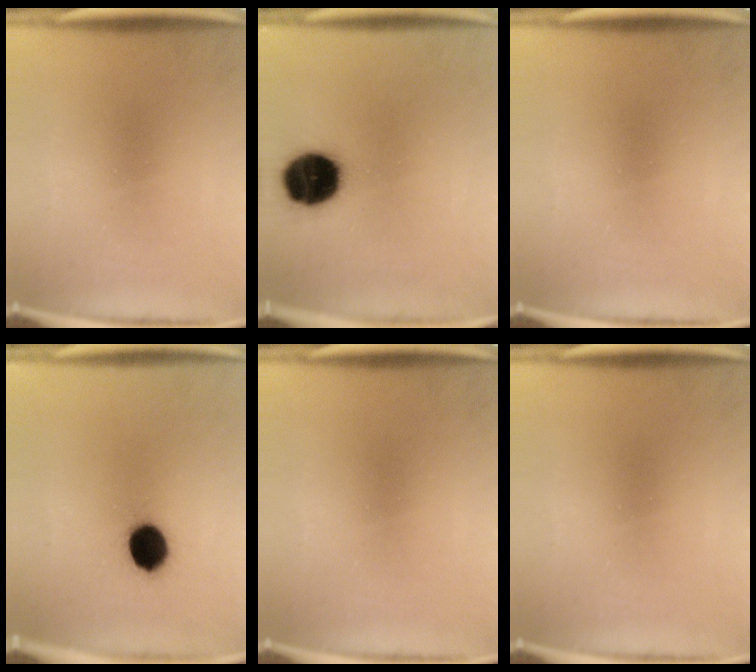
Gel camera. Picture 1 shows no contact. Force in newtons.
{"total": 16.1}
{"total": 0.0}
{"total": 9.1}
{"total": 0.0}
{"total": 0.0}